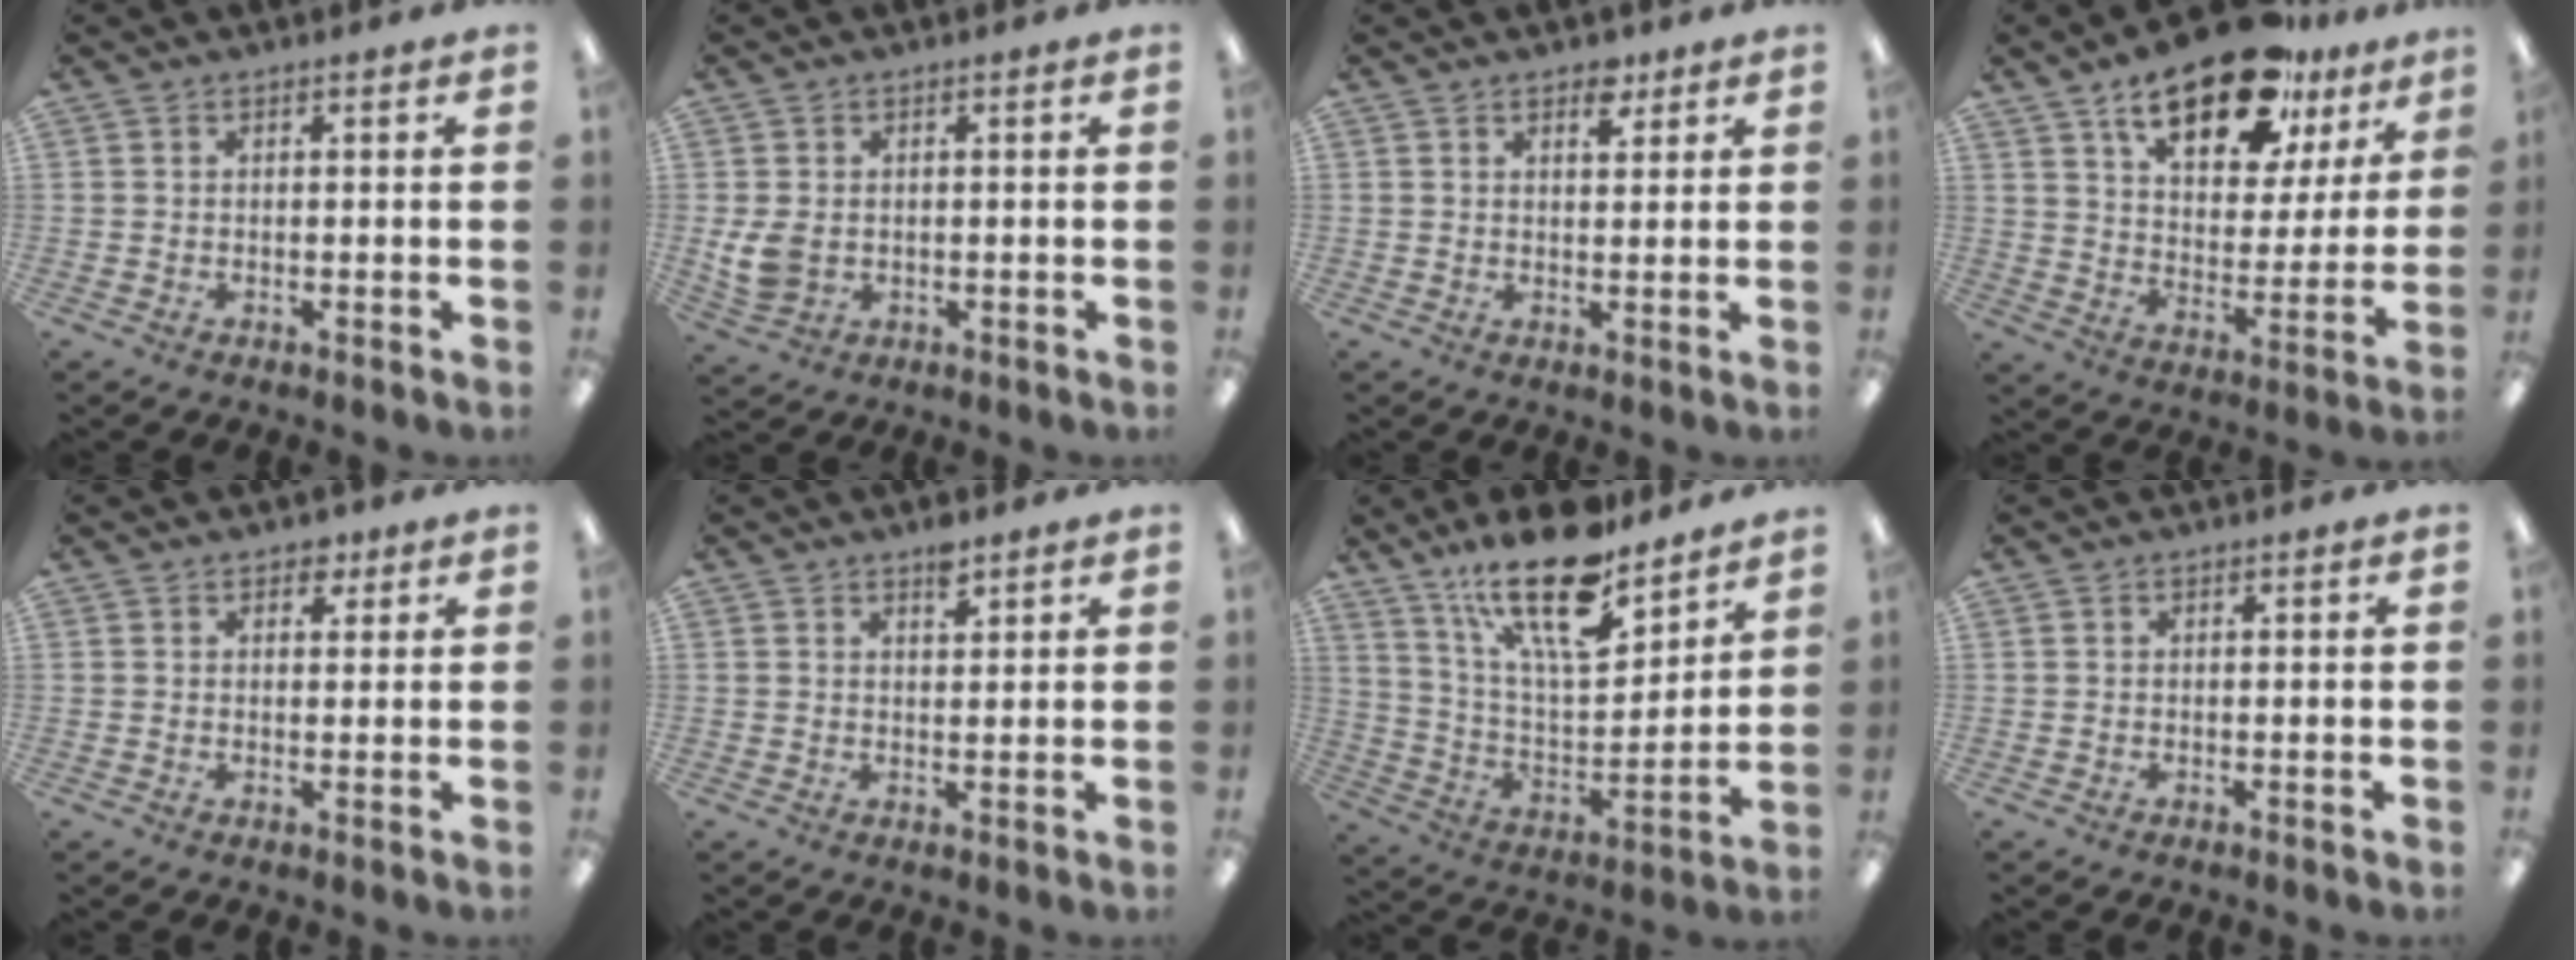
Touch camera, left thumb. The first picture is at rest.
{"total": 5.5, "force": [0.1, 4.3, 3.5], "torque": [-0.075, -0.002, 0.002]}
{"total": 4.1, "force": [2.8, 2.0, 2.2], "torque": [-0.008, -0.014, 0.042]}
{"total": 20.4, "force": [13.9, 8.8, 12.1], "torque": [-0.190, -0.070, 0.233]}
{"total": 3.1, "force": [1.8, 1.9, 1.6], "torque": [-0.010, -0.005, 0.028]}
{"total": 3.3, "force": [2.5, 1.3, 1.7], "torque": [-0.013, -0.015, 0.040]}
{"total": 21.9, "force": [15.7, 7.5, 13.3], "torque": [-0.222, -0.095, 0.267]}
{"total": 0.0}